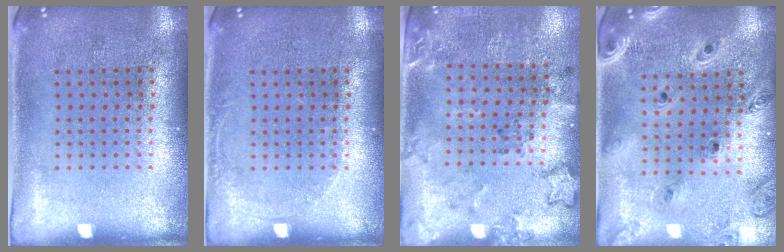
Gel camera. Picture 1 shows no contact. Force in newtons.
{"total": 0.7, "press": 0.7, "slide": 0.1}
{"total": 2.0, "press": 1.5, "slide": 1.4}
{"total": 1.4, "press": 1.4, "slide": 0.1}